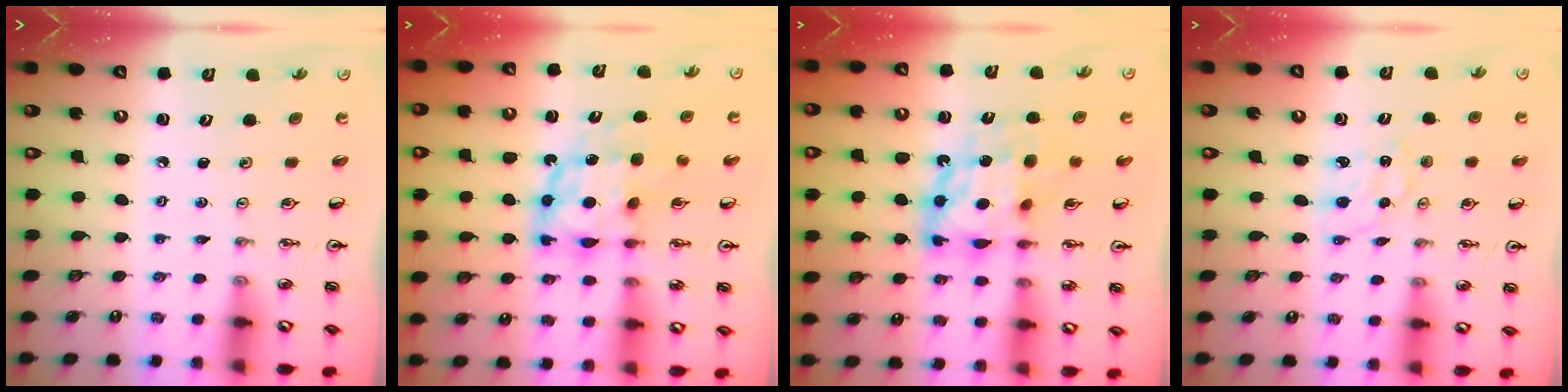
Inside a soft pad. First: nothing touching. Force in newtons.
{"total": 9.5, "press": 9.5, "slide": 0.8}
{"total": 11.8, "press": 11.7, "slide": 1.0}
{"total": 1.7, "press": 1.7, "slide": 0.3}